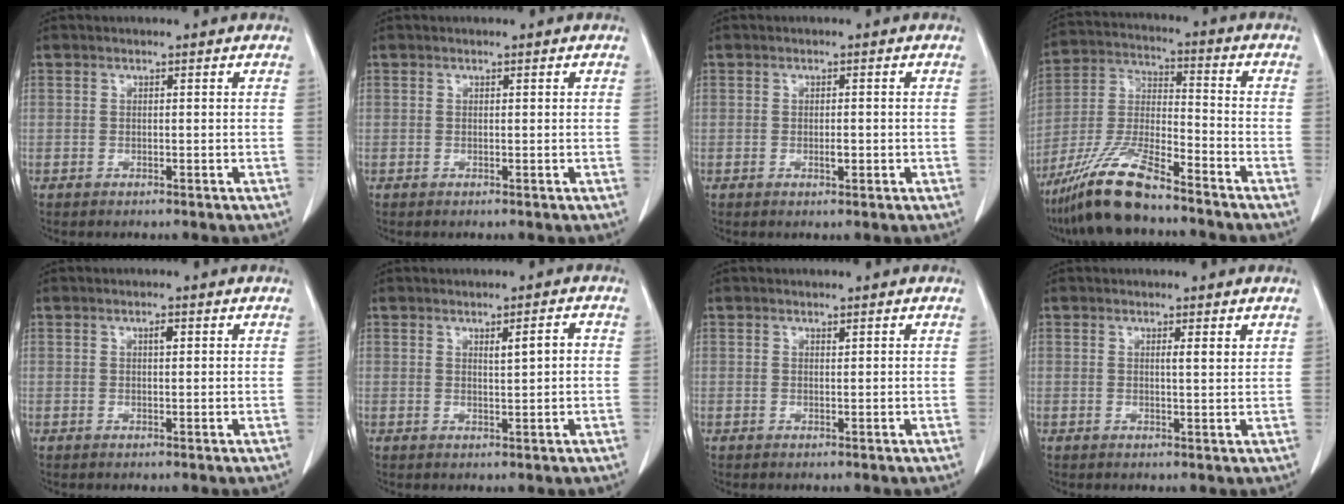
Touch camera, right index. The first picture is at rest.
{"total": 0.0}
{"total": 1.3, "force": [-0.2, 0.6, 1.2], "torque": [-0.019, 0.002, 0.001]}
{"total": 13.2, "force": [-10.2, 1.8, 8.2], "torque": [-0.175, -0.016, -0.190]}
{"total": 1.1, "force": [0.4, 0.3, 0.9], "torque": [-0.017, 0.001, 0.006]}
{"total": 2.6, "force": [0.5, 0.3, 2.5], "torque": [-0.043, 0.002, 0.011]}
{"total": 0.0}
{"total": 1.6, "force": [0.8, 0.0, 1.4], "torque": [-0.023, -0.004, 0.012]}